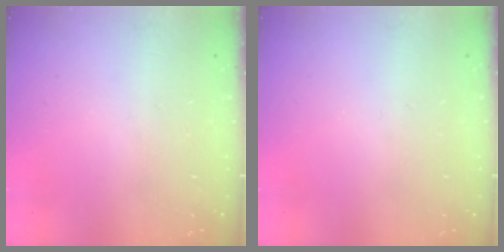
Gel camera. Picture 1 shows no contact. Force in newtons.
{"total": 0.0}